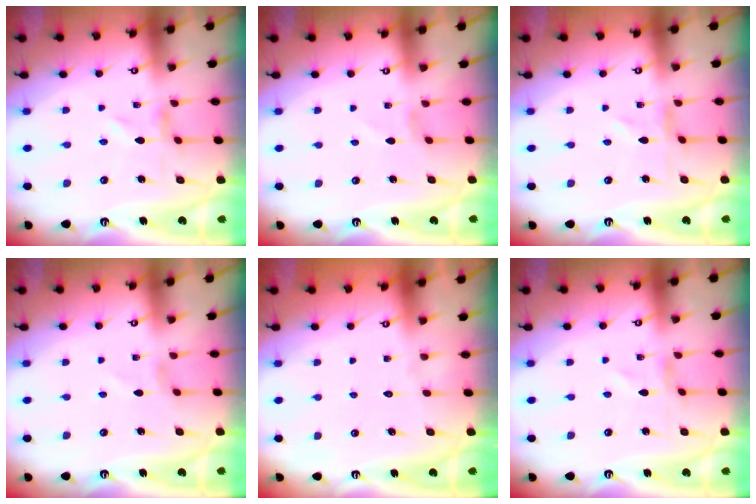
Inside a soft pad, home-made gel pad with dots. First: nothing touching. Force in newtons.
{"total": 0.0}
{"total": 0.6, "press": 0.6, "slide": 0.2}
{"total": 0.0}
{"total": 1.5, "press": 1.5, "slide": 0.1}
{"total": 0.8, "press": 0.8, "slide": 0.1}